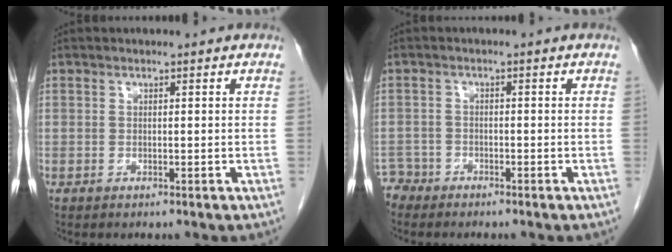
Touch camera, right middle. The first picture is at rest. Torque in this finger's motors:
{"motor_torque": [0.06, -0.26, 0.04, -0.02]}